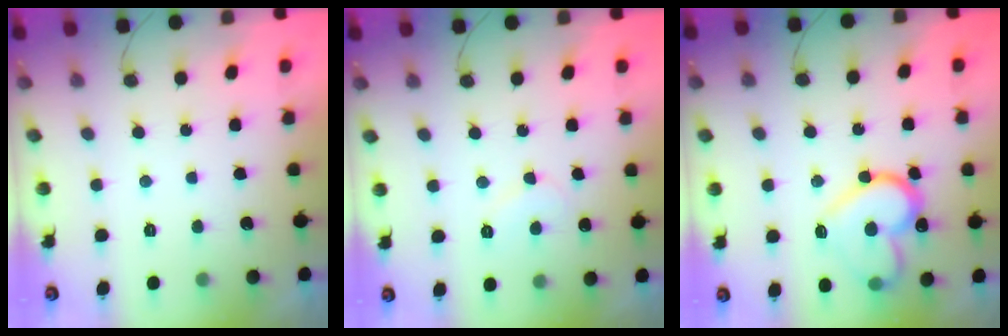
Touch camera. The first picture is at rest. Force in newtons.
{"total": 6.0, "press": 6.0, "slide": 0.6}
{"total": 17.4, "press": 17.3, "slide": 1.9}